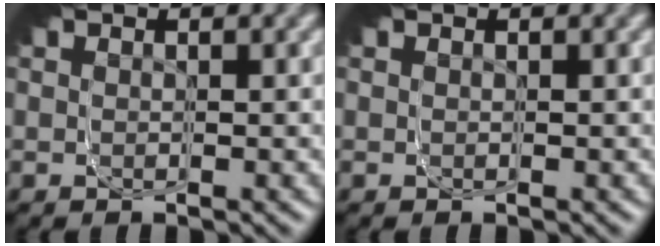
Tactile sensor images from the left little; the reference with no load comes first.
{"total": 0.0}